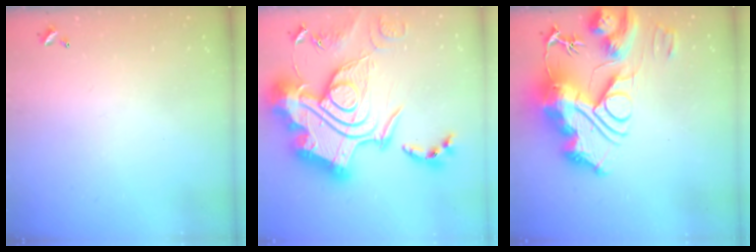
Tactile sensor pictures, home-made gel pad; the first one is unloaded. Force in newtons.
{"total": 0.6, "press": 0.6, "slide": 0.0}
{"total": 0.5, "press": 0.5, "slide": 0.0}